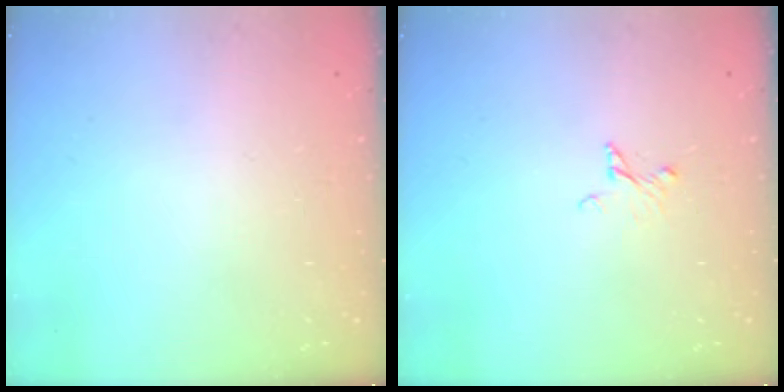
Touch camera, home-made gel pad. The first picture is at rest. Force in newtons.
{"total": 2.8, "press": 2.7, "slide": 0.3}